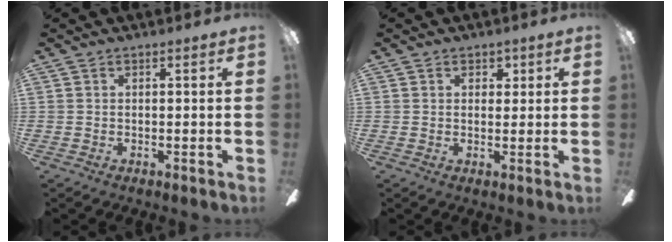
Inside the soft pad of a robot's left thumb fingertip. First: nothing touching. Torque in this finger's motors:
{"motor_torque": [0.06, -0.17, -0.26, 0.04, -0.03]}